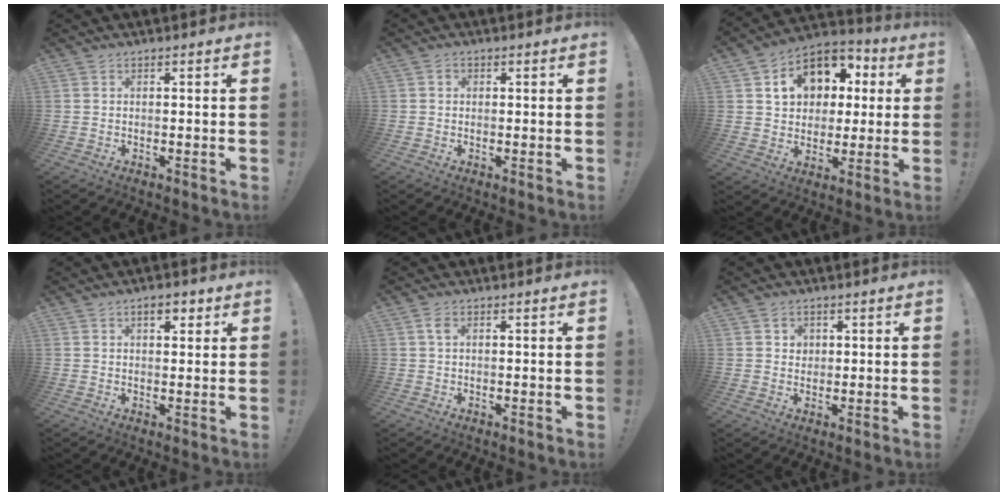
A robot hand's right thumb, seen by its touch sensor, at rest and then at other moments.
{"total": 1.2, "force": [0.2, 1.1, 0.4], "torque": [-0.005, 0.003, 0.003]}
{"total": 14.1, "force": [4.6, 11.3, 7.1], "torque": [-0.100, -0.014, 0.092]}
{"total": 4.3, "force": [2.3, 2.0, 3.0], "torque": [-0.033, -0.005, 0.034]}
{"total": 1.9, "force": [0.6, 1.1, 1.4], "torque": [-0.024, 0.002, 0.008]}
{"total": 2.6, "force": [1.1, 2.3, 0.5], "torque": [-0.001, -0.005, 0.018]}